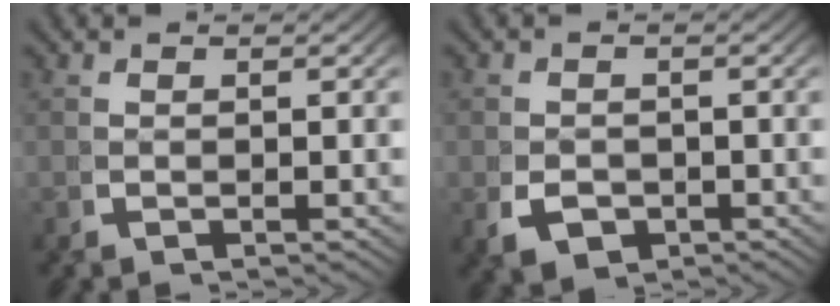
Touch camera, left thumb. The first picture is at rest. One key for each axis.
{"total": 3.4, "fx": -1.4, "fy": 2.5, "fz": 1.8, "tx": -0.036, "ty": -0.018, "tz": -0.016}